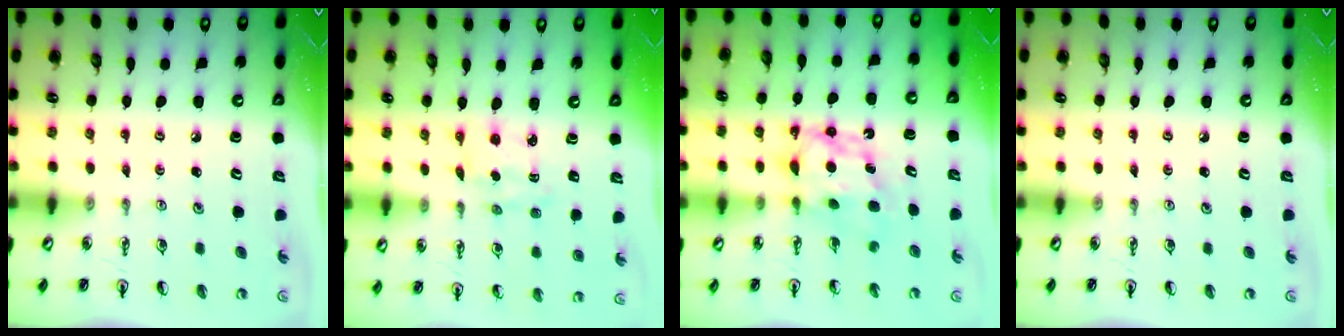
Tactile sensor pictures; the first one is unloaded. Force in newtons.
{"total": 2.9, "press": 2.9, "slide": 0.4}
{"total": 6.5, "press": 6.5, "slide": 0.4}
{"total": 0.0}